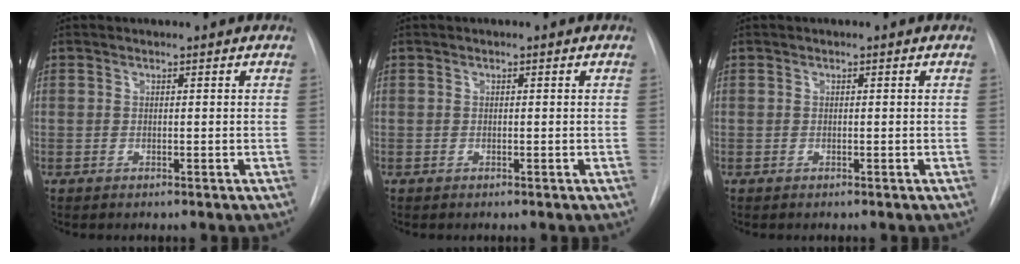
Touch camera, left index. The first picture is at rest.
{"total": 0.0}
{"total": 0.0}